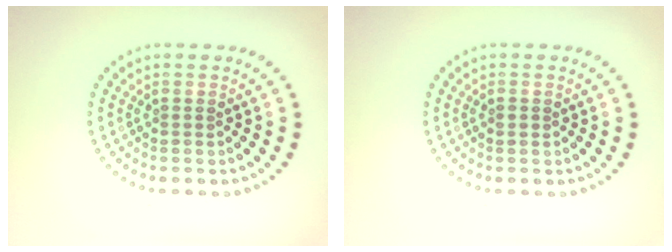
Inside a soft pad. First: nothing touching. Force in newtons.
{"total": 0.7, "press": 0.7, "slide": 0.0}